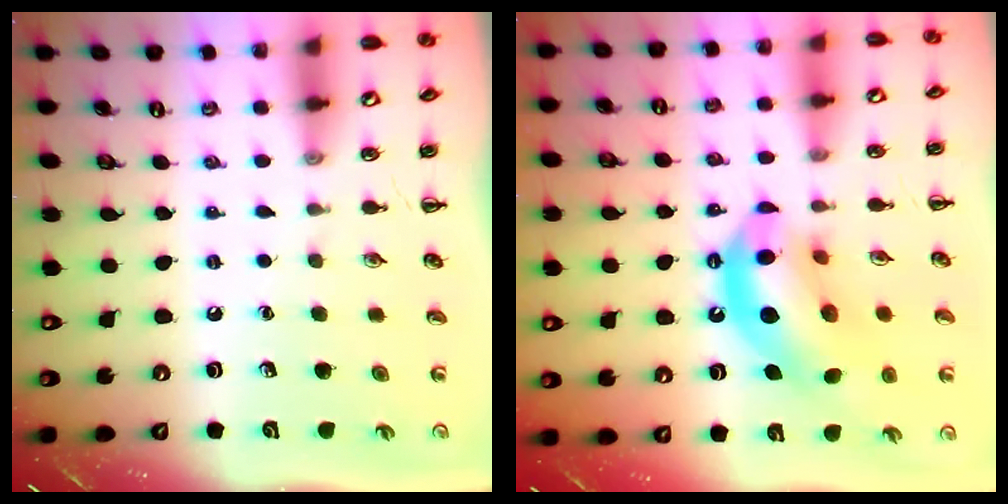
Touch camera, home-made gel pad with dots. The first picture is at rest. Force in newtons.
{"total": 16.0, "press": 15.3, "slide": 4.6}